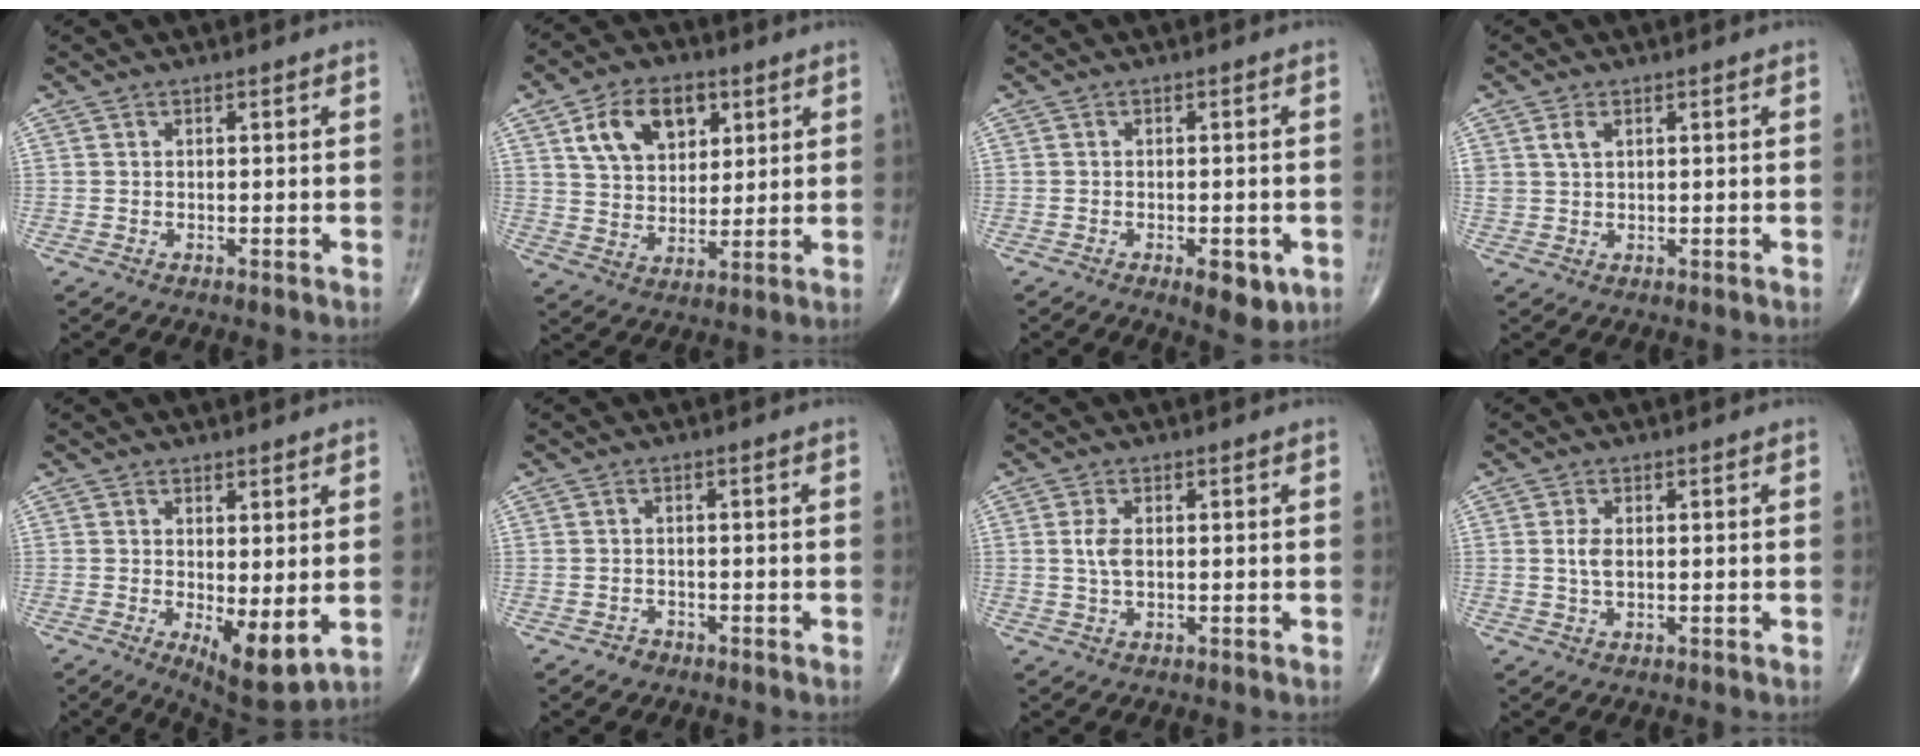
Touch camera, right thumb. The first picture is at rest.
{"total": 12.4, "force": [5.2, 8.2, 7.7], "torque": [-0.097, -0.013, 0.096]}
{"total": 5.8, "force": [-2.2, 2.5, 4.8], "torque": [-0.055, -0.004, -0.024]}
{"total": 2.3, "force": [1.1, 1.4, 1.5], "torque": [-0.030, 0.000, 0.025]}
{"total": 7.9, "force": [-0.7, 3.0, 7.3], "torque": [-0.105, -0.024, 0.001]}
{"total": 1.7, "force": [-1.1, 1.3, 0.2], "torque": [0.001, 0.007, -0.018]}
{"total": 3.1, "force": [0.3, 1.6, 2.7], "torque": [-0.056, 0.001, 0.005]}
{"total": 2.5, "force": [0.2, 1.3, 2.2], "torque": [-0.046, 0.001, 0.003]}